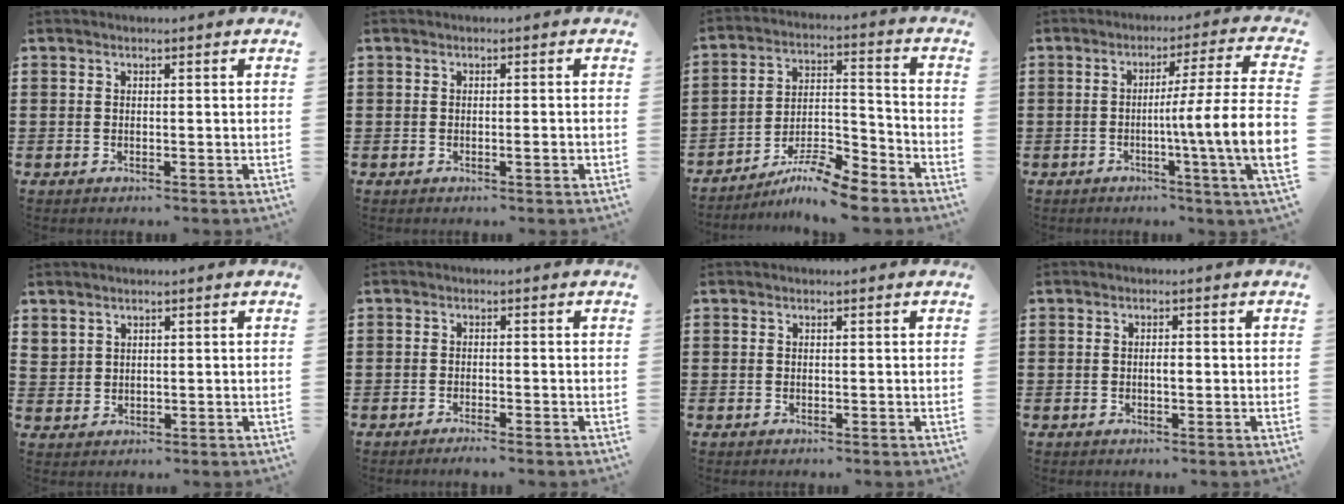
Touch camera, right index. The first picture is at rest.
{"total": 1.2, "force": [-0.4, 0.1, 1.1], "torque": [-0.017, -0.002, -0.007]}
{"total": 8.9, "force": [-7.9, 1.2, 3.9], "torque": [-0.058, 0.024, -0.149]}
{"total": 9.3, "force": [-1.2, -0.6, 9.2], "torque": [-0.153, -0.031, -0.035]}
{"total": 2.0, "force": [1.7, 1.0, 0.3], "torque": [-0.009, 0.004, 0.034]}
{"total": 1.0, "force": [-1.0, -0.1, 0.3], "torque": [-0.006, 0.000, -0.020]}
{"total": 0.0}
{"total": 1.5, "force": [-0.2, 0.5, 1.4], "torque": [-0.026, 0.000, -0.004]}